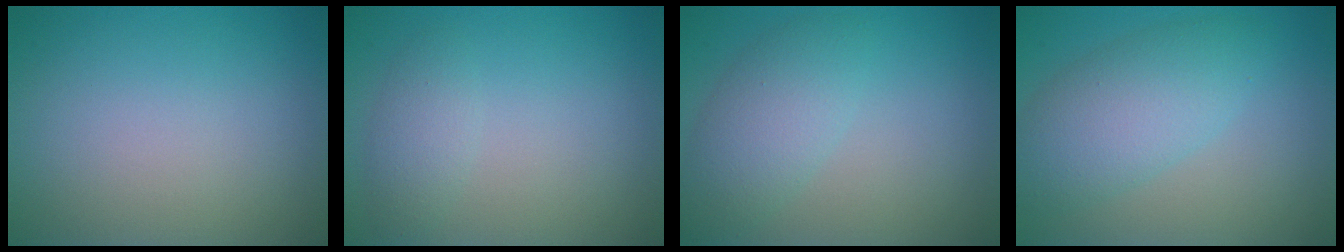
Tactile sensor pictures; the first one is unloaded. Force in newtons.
{"total": 1.7, "press": 1.7, "slide": 0.1}
{"total": 3.8, "press": 3.8, "slide": 0.1}
{"total": 5.3, "press": 5.3, "slide": 0.1}